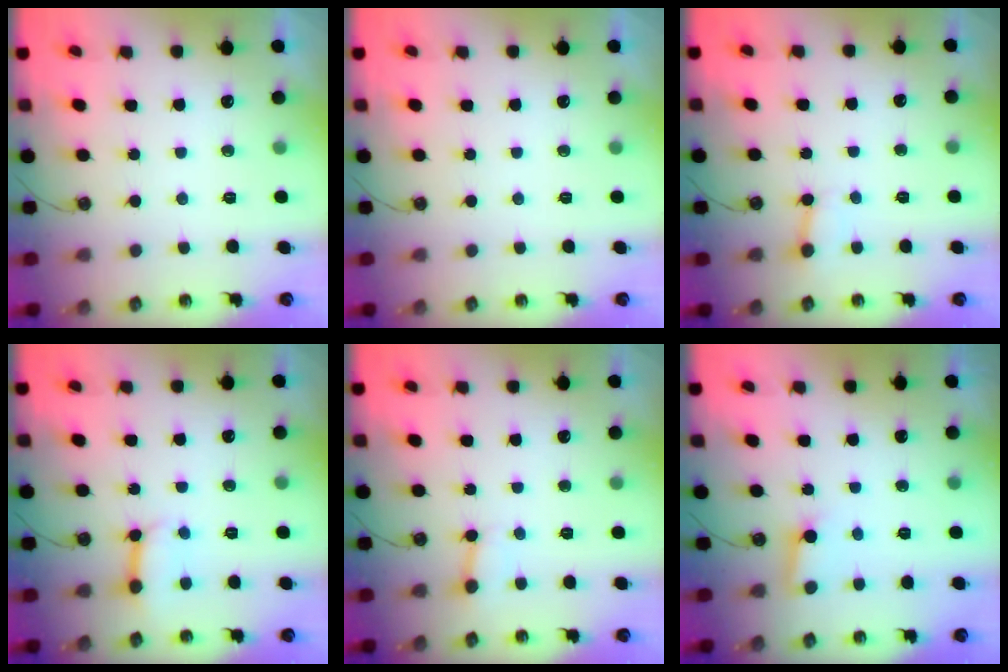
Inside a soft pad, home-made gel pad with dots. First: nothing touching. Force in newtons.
{"total": 0.0}
{"total": 2.5, "press": 2.5, "slide": 0.2}
{"total": 7.2, "press": 7.2, "slide": 0.7}
{"total": 2.5, "press": 2.5, "slide": 0.2}
{"total": 2.9, "press": 2.9, "slide": 0.2}